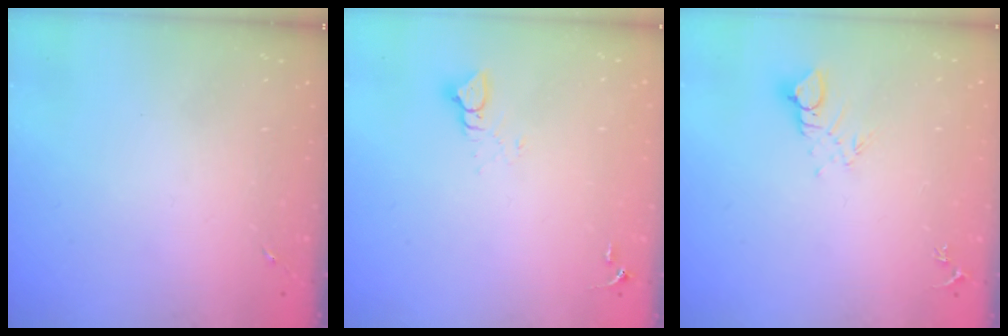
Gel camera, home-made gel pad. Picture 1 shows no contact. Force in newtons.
{"total": 4.2, "press": 4.2, "slide": 0.2}
{"total": 6.7, "press": 6.7, "slide": 0.4}